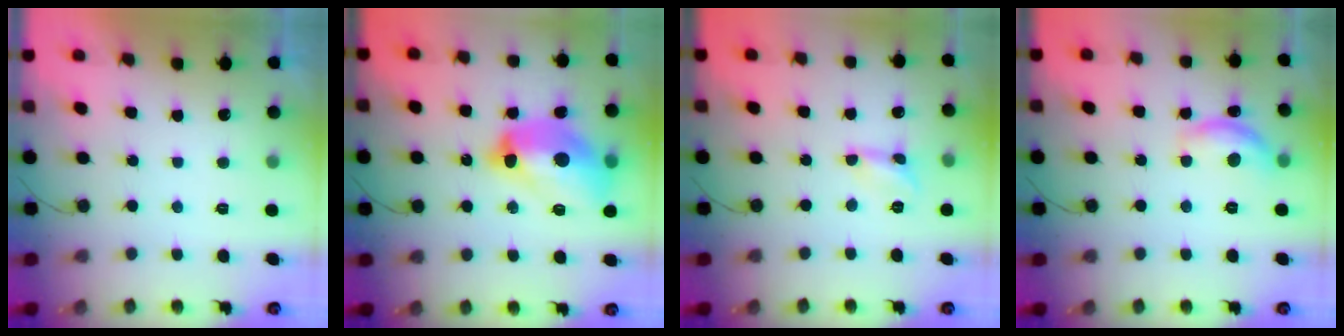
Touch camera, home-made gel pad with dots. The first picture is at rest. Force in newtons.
{"total": 15.8, "press": 15.7, "slide": 1.7}
{"total": 2.6, "press": 2.6, "slide": 0.2}
{"total": 11.0, "press": 11.0, "slide": 0.6}